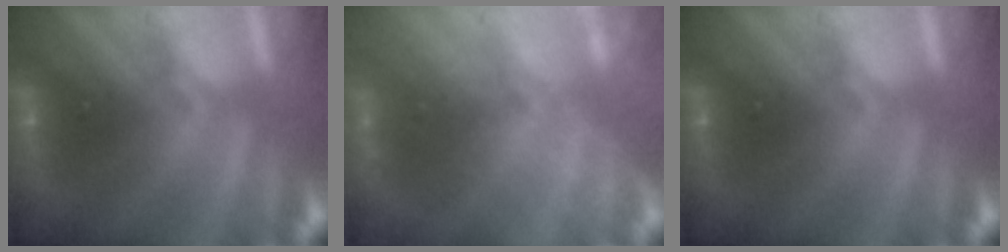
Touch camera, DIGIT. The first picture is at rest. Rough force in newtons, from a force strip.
{"total": 2.4}
{"total": 0.0}